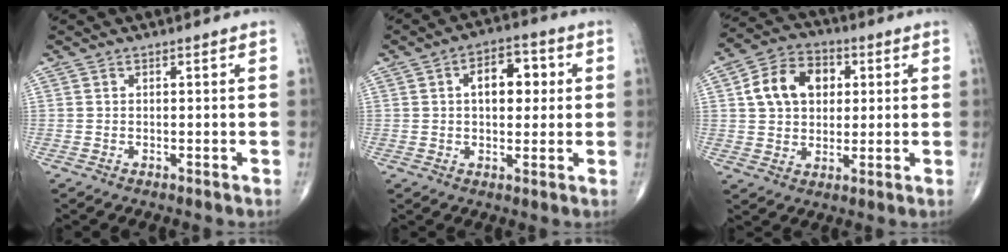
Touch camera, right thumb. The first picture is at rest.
{"total": 8.9, "force": [1.7, 5.2, 6.9], "torque": [-0.076, 0.012, 0.022]}
{"total": 11.6, "force": [2.6, 8.5, 7.4], "torque": [-0.106, 0.009, 0.039]}